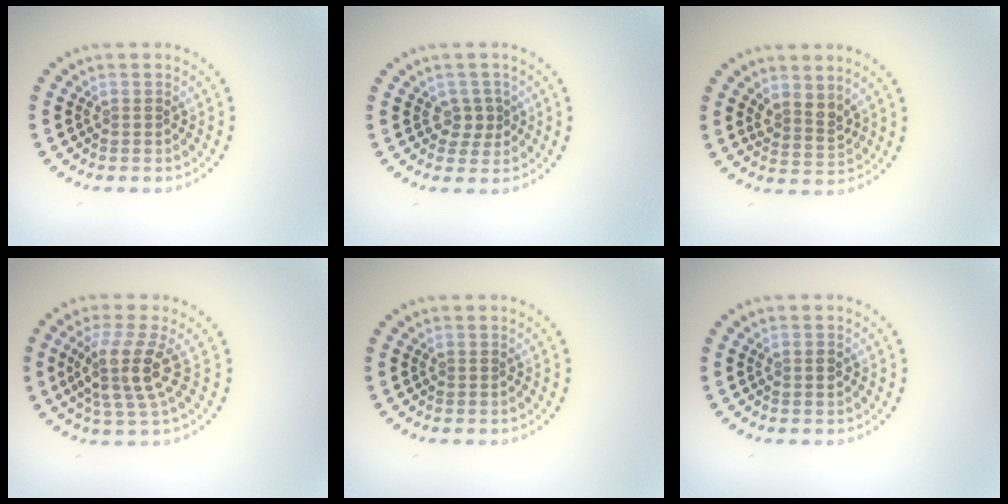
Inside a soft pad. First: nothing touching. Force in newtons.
{"total": 1.9, "press": 1.6, "slide": 0.9}
{"total": 2.2, "press": 1.7, "slide": 1.4}
{"total": 4.1, "press": 3.1, "slide": 2.6}
{"total": 0.0}
{"total": 0.9, "press": 0.9, "slide": 0.0}